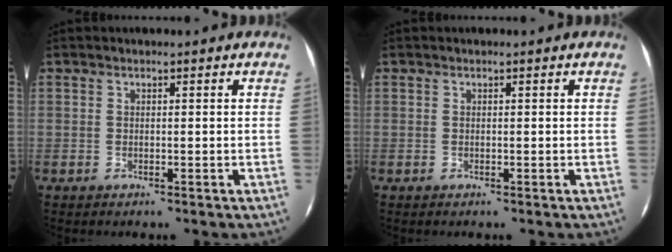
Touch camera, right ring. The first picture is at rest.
{"total": 0.0}